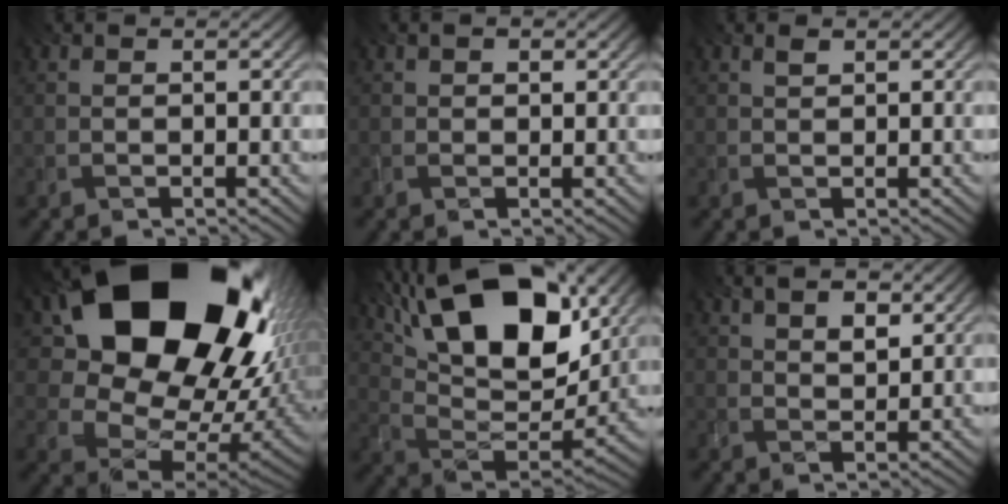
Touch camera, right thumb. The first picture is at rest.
{"total": 1.4, "force": [0.5, 0.9, 0.9], "torque": [-0.014, 0.001, 0.009]}
{"total": 0.8, "force": [0.6, 0.3, 0.5], "torque": [-0.014, 0.000, 0.012]}
{"total": 22.5, "force": [9.0, 15.9, 13.1], "torque": [-0.259, -0.016, 0.205]}
{"total": 19.1, "force": [9.9, 8.8, 13.8], "torque": [-0.248, 0.016, 0.153]}
{"total": 4.3, "force": [2.4, 2.0, 3.1], "torque": [-0.053, -0.003, 0.046]}